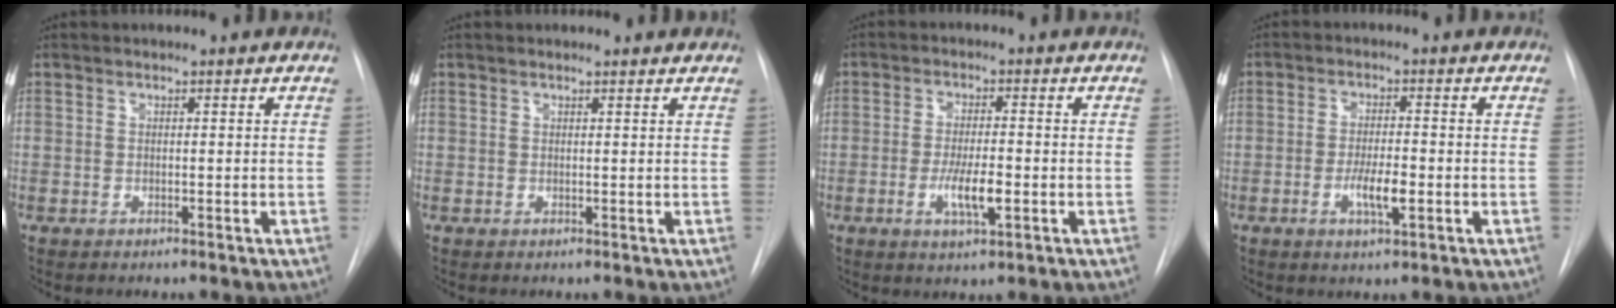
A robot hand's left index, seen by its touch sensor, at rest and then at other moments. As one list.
[{"total": 1.0, "force": [1.0, 0.2, 0.1], "torque": [-0.010, 0.001, 0.002]}, {"total": 5.6, "force": [-2.6, 1.1, 4.9], "torque": [-0.092, -0.012, -0.040]}, {"total": 4.8, "force": [-2.5, 0.9, 4.0], "torque": [-0.074, -0.008, -0.038]}]